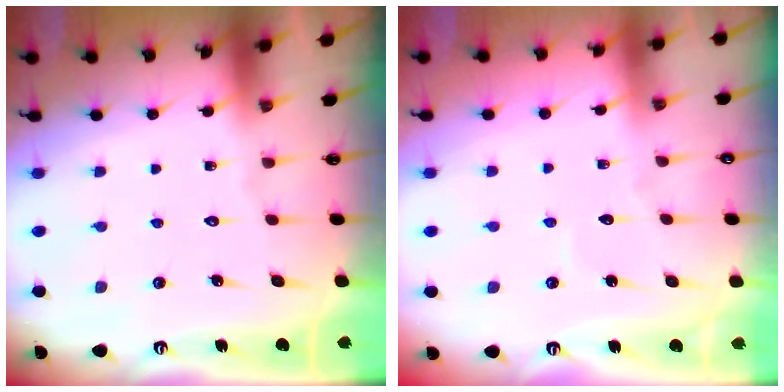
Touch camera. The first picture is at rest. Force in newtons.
{"total": 2.6, "press": 2.6, "slide": 0.3}